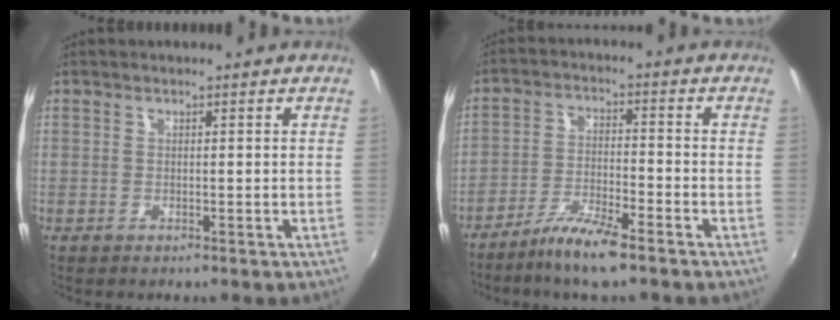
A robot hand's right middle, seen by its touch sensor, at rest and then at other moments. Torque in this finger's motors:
{"motor_torque": [-0.27, -0.31, 0.19, 0.01]}